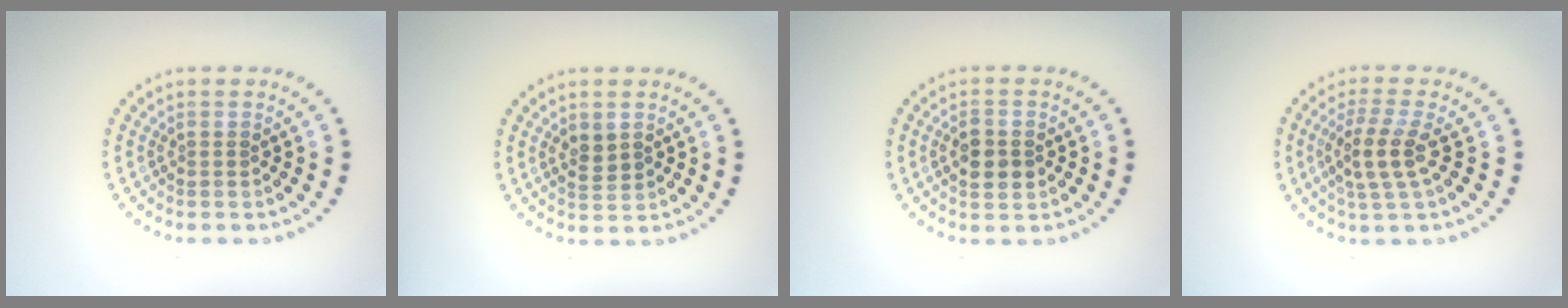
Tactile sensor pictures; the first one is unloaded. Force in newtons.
{"total": 1.7, "press": 1.6, "slide": 0.5}
{"total": 2.9, "press": 2.9, "slide": 0.1}
{"total": 3.2, "press": 2.6, "slide": 1.8}